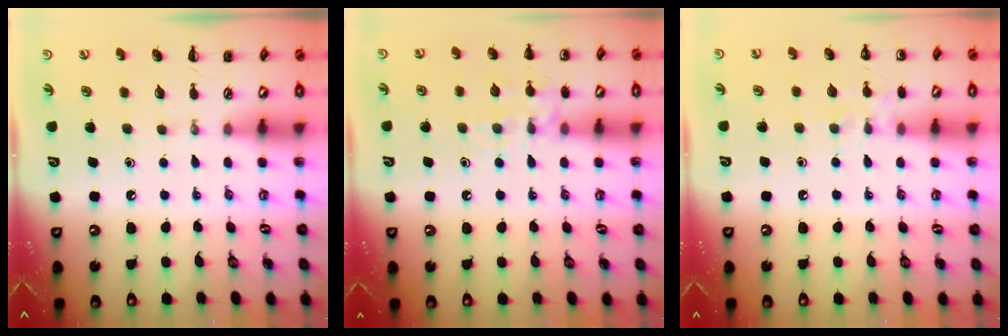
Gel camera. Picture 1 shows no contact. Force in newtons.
{"total": 10.0, "press": 9.9, "slide": 1.0}
{"total": 6.2, "press": 6.1, "slide": 1.4}